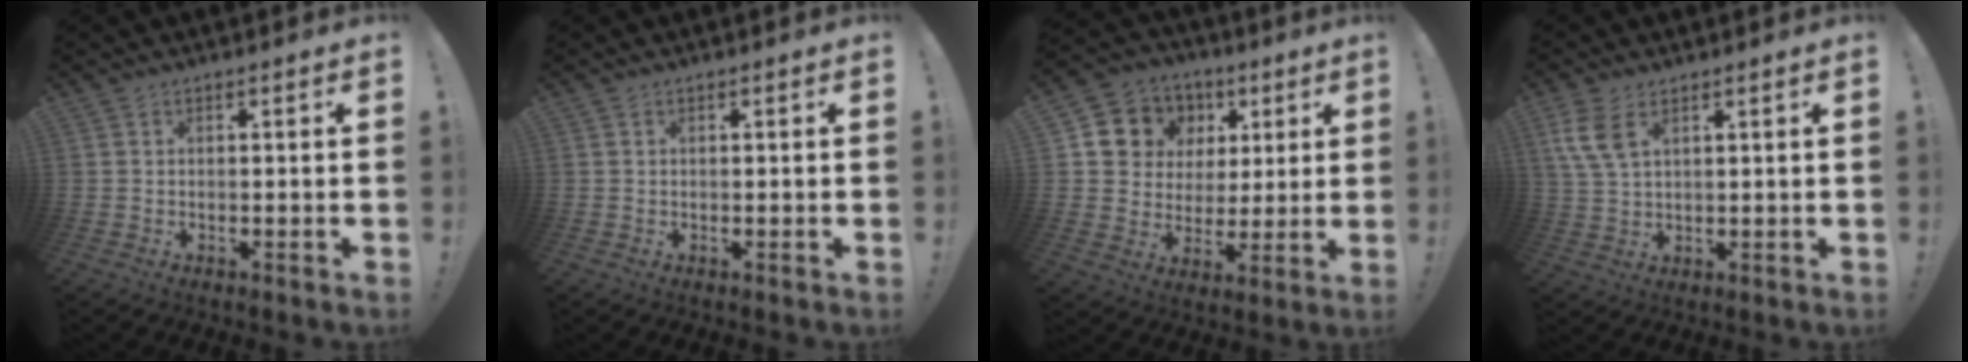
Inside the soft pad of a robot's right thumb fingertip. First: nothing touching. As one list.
[{"total": 0.0}, {"total": 10.6, "force": [3.7, 9.7, 2.1], "torque": [-0.034, -0.021, 0.087]}, {"total": 7.8, "force": [3.7, 4.4, 5.3], "torque": [-0.104, -0.011, 0.070]}]